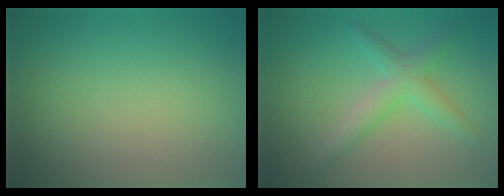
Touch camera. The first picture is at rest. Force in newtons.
{"total": 2.8, "press": 2.8, "slide": 0.1}